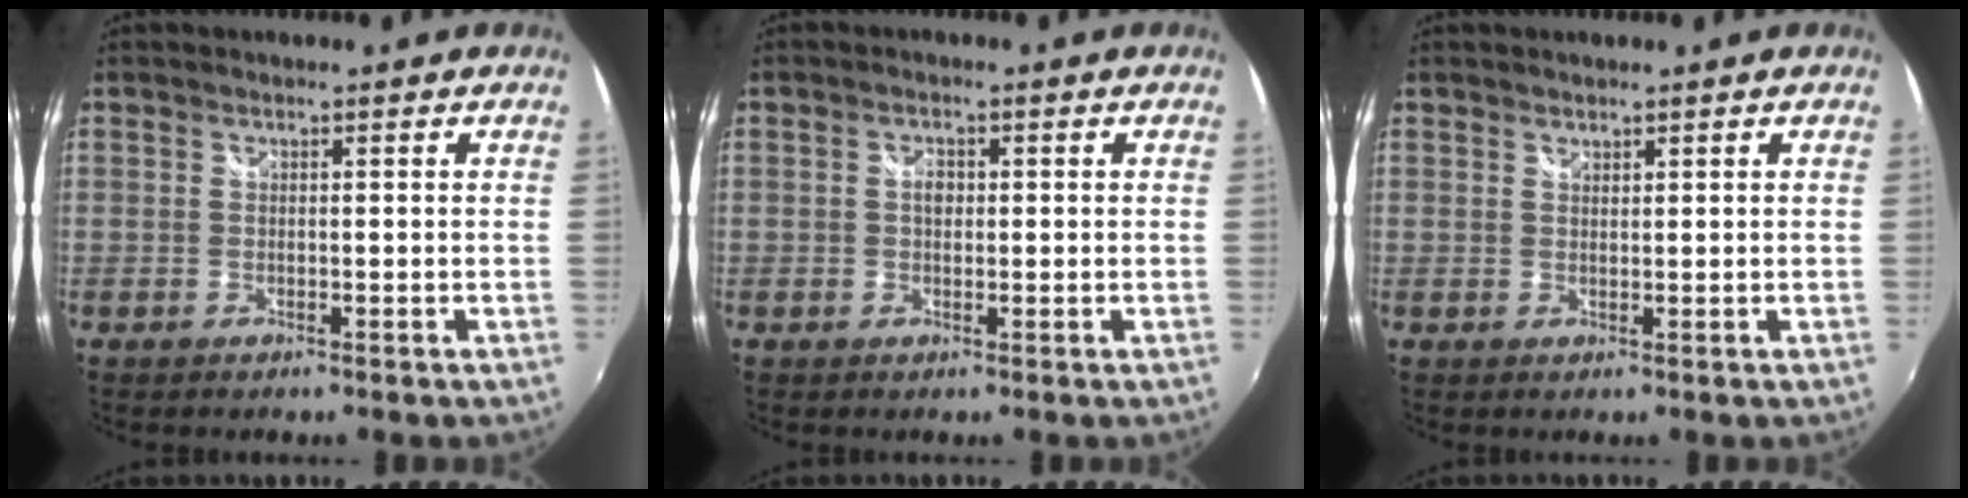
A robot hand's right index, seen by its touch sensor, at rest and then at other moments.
{"total": 1.7, "force": [0.1, 1.3, 1.1], "torque": [-0.019, 0.004, 0.000]}
{"total": 0.9, "force": [0.8, 0.3, 0.0], "torque": [0.002, 0.001, 0.015]}